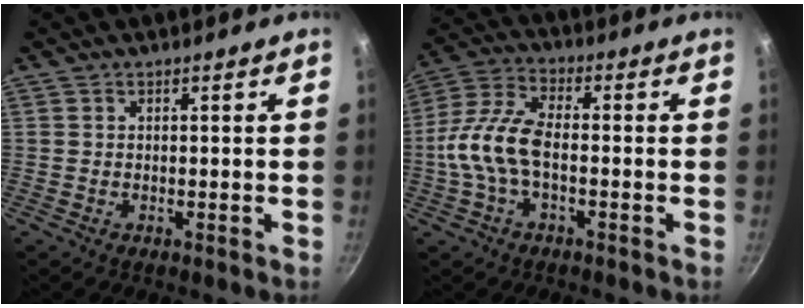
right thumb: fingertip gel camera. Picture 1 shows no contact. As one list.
[{"total": 10.8, "force": [-2.0, 5.1, 9.2], "torque": [-0.192, 0.030, -0.056]}]